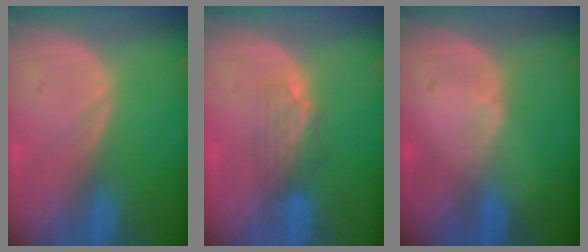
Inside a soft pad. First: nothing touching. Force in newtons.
{"total": 3.3, "press": 3.0, "slide": 1.3}
{"total": 0.8, "press": 0.8, "slide": 0.1}